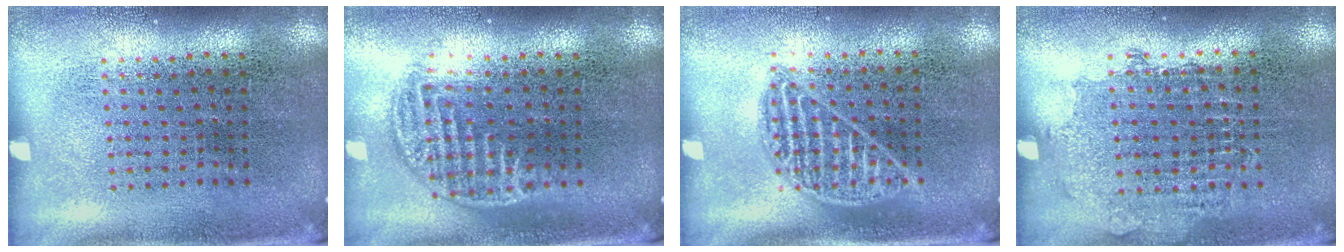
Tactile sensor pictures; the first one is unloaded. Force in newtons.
{"total": 1.1, "press": 1.0, "slide": 0.5}
{"total": 1.0, "press": 0.9, "slide": 0.3}
{"total": 0.8, "press": 0.8, "slide": 0.2}